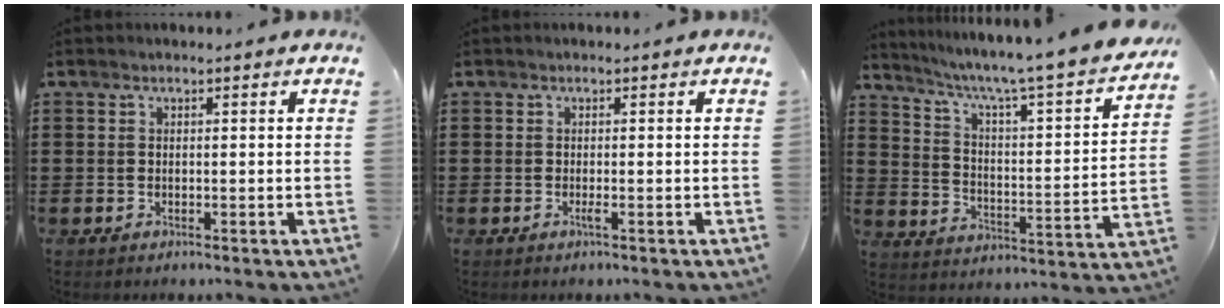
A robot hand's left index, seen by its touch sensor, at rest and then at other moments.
{"total": 0.8, "force": [-0.3, -0.1, 0.7], "torque": [-0.013, -0.005, -0.006]}
{"total": 4.8, "force": [3.9, -0.1, 2.8], "torque": [-0.074, -0.047, 0.054]}